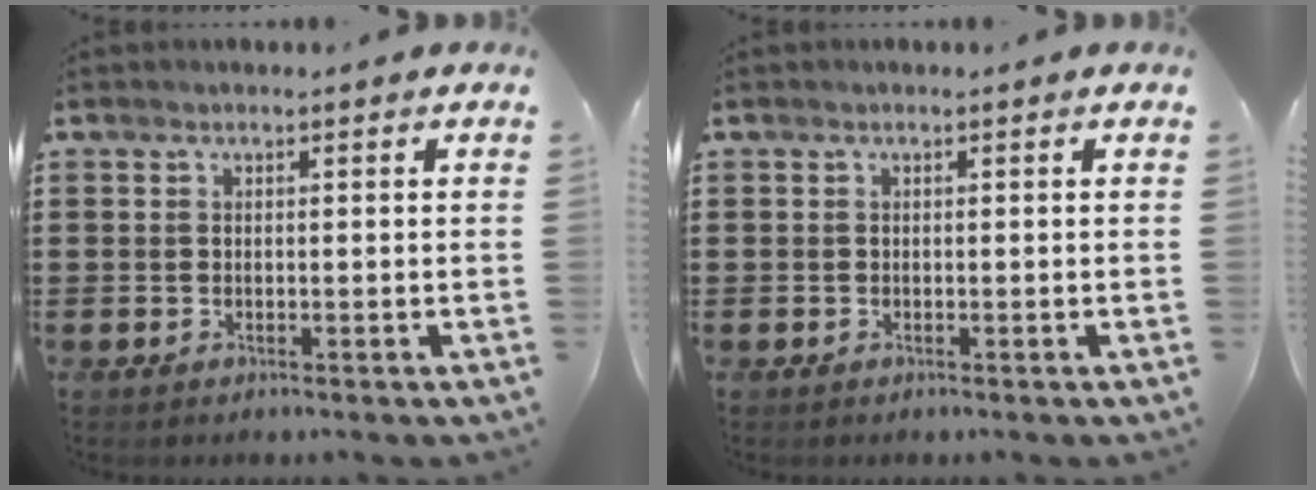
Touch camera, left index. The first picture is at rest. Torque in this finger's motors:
{"motor_torque": [-0.01, 0.02, 0.02, -0.01]}